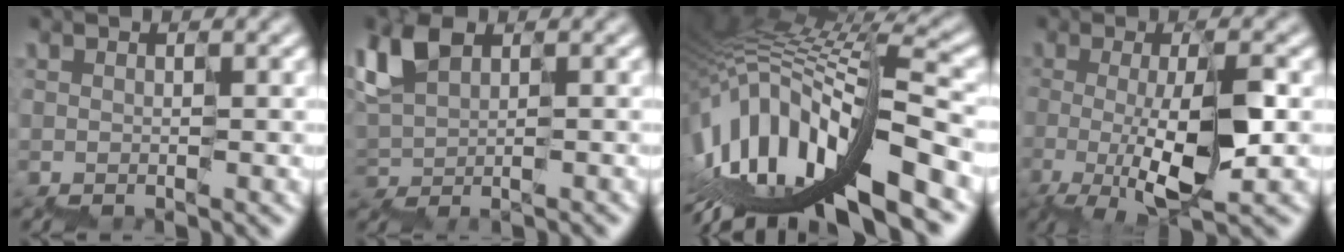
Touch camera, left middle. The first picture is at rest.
{"total": 3.4, "force": [0.6, 1.9, 2.7], "torque": [-0.057, 0.007, 0.004]}
{"total": 14.8, "force": [-5.8, 5.0, 12.6], "torque": [-0.231, 0.040, -0.113]}
{"total": 6.4, "force": [-0.7, 1.5, 6.1], "torque": [-0.104, -0.006, -0.009]}